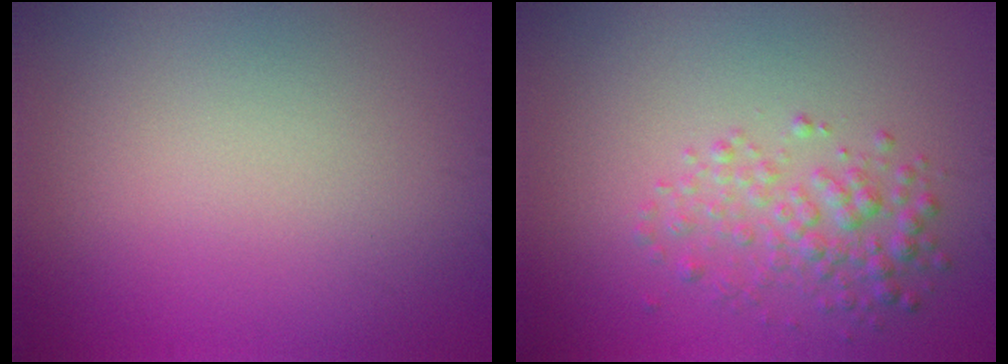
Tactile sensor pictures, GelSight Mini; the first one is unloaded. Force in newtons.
{"total": 3.0, "press": 3.0, "slide": 0.1}